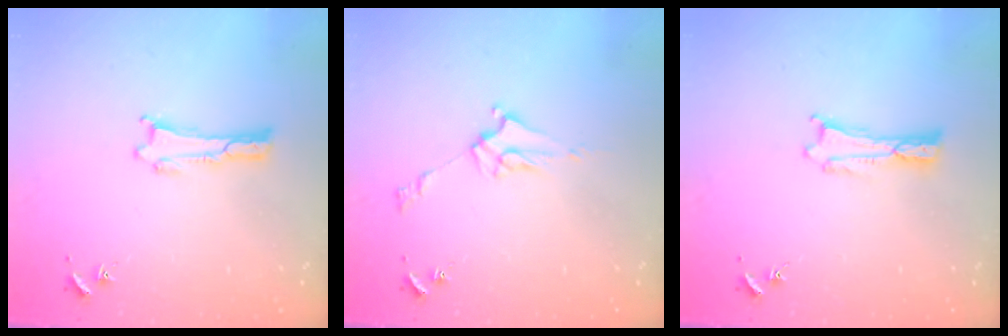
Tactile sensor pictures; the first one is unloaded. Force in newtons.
{"total": 4.3, "press": 4.3, "slide": 0.5}
{"total": 0.0}